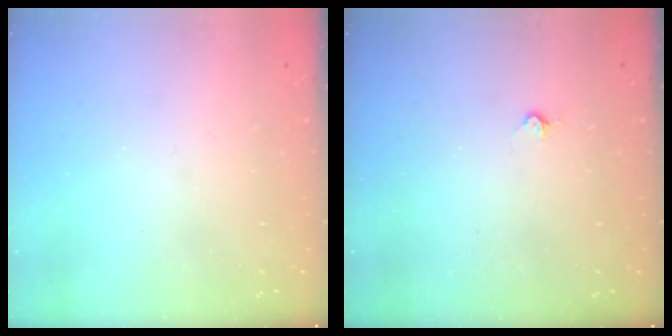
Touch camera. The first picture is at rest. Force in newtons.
{"total": 2.7, "press": 2.7, "slide": 0.5}